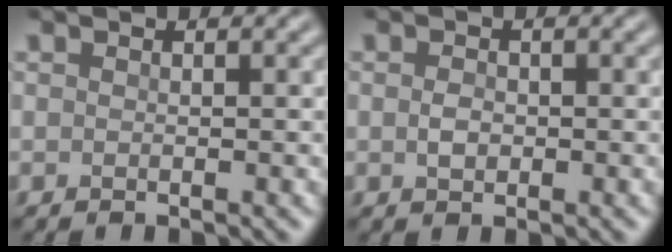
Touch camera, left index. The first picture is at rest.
{"total": 1.4, "force": [-0.1, 1.0, 1.0], "torque": [-0.019, -0.001, -0.003]}